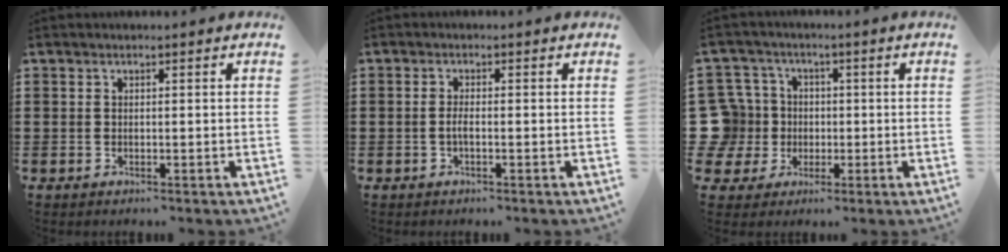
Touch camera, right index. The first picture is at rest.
{"total": 1.6, "force": [-0.5, 0.3, 1.5], "torque": [-0.037, -0.004, -0.011]}
{"total": 9.1, "force": [0.4, 8.8, 2.4], "torque": [-0.118, 0.013, 0.010]}